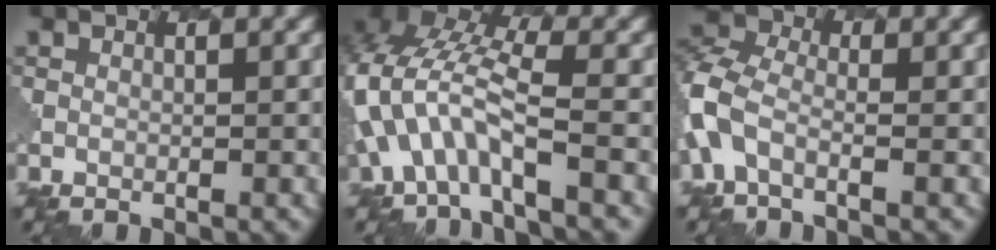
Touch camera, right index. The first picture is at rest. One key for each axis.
{"total": 7.1, "fx": -1.7, "fy": 3.5, "fz": 5.9, "tx": -0.127, "ty": 0.016, "tz": -0.042}
{"total": 4.6, "fx": -2.0, "fy": 2.5, "fz": 3.3, "tx": -0.086, "ty": 0.001, "tz": -0.056}